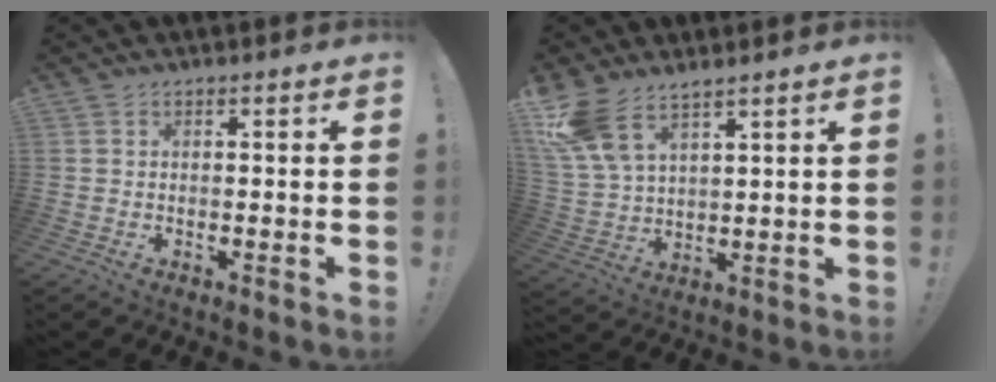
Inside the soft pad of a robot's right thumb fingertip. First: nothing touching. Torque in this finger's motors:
{"motor_torque": [0.26, 0.31, 0.98, 0.54, 0.12]}